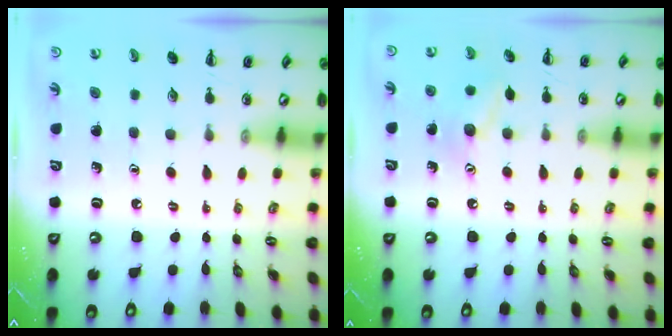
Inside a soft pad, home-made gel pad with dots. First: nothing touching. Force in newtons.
{"total": 9.0, "press": 8.9, "slide": 0.8}